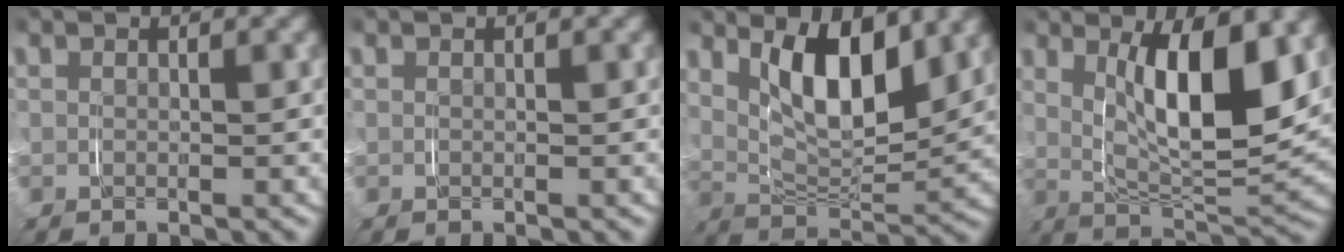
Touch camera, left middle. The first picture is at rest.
{"total": 0.0}
{"total": 8.0, "force": [3.4, 3.7, 6.3], "torque": [-0.113, -0.007, 0.055]}
{"total": 9.4, "force": [2.5, 3.4, 8.4], "torque": [-0.140, -0.010, 0.043]}